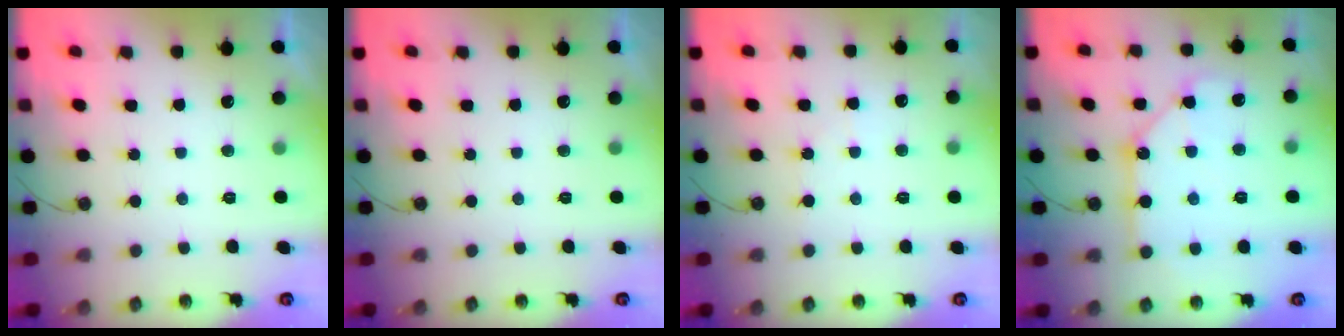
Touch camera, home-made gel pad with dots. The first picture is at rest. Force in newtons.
{"total": 0.0}
{"total": 3.0, "press": 2.9, "slide": 0.5}
{"total": 10.4, "press": 10.3, "slide": 0.9}